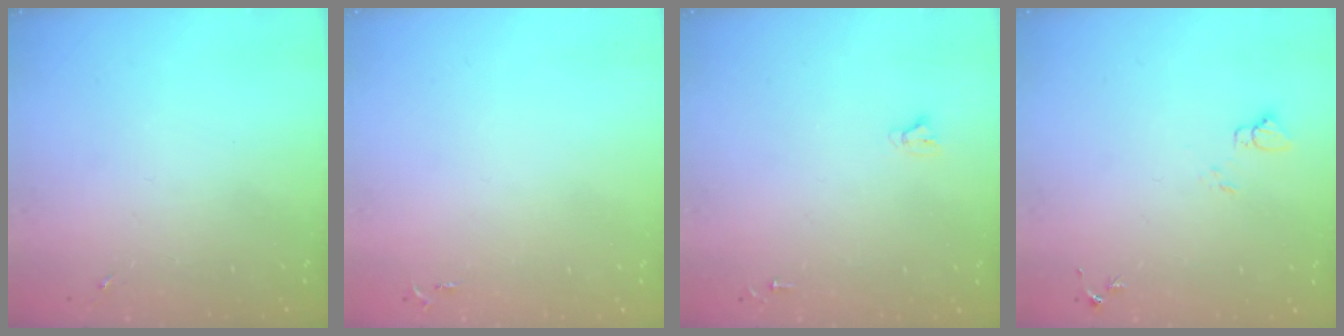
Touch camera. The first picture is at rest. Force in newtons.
{"total": 2.6, "press": 2.6, "slide": 0.3}
{"total": 2.0, "press": 2.0, "slide": 0.2}
{"total": 4.5, "press": 4.5, "slide": 0.4}